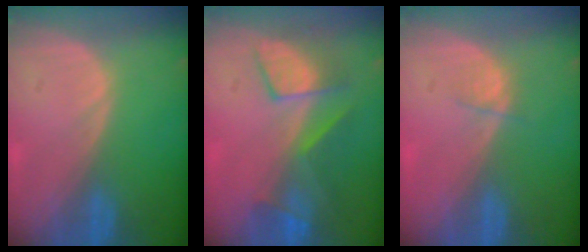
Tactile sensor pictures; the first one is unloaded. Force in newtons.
{"total": 7.6, "press": 7.2, "slide": 2.5}
{"total": 1.4, "press": 1.3, "slide": 0.6}